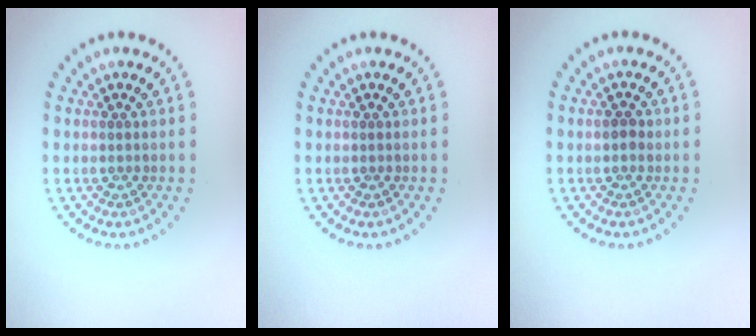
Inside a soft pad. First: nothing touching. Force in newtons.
{"total": 0.0}
{"total": 1.0, "press": 1.0, "slide": 0.1}